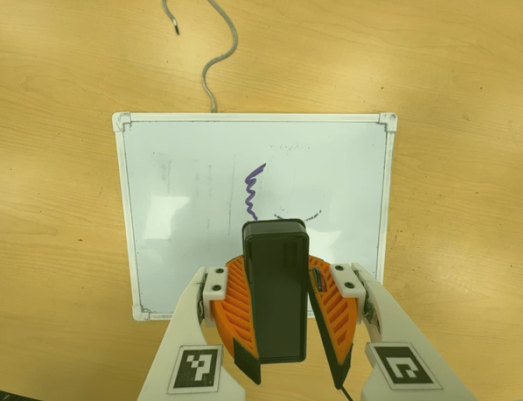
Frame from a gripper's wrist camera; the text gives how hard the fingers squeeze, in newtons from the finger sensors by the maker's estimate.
{"total": 11.7, "left": 11.2, "right": 12.2}